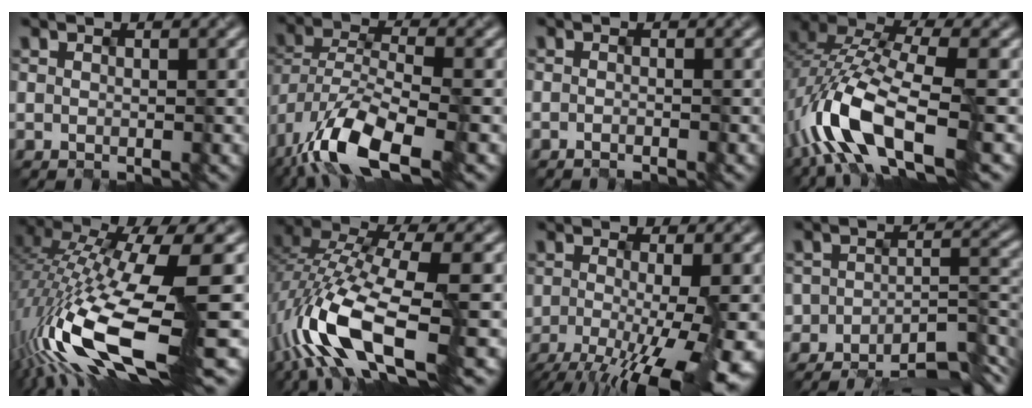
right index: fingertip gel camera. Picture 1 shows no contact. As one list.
[{"total": 9.9, "force": [-6.2, 3.7, 6.9], "torque": [-0.130, -0.011, -0.115]}, {"total": 0.7, "force": [-0.6, 0.1, 0.3], "torque": [-0.002, -0.001, -0.012]}, {"total": 10.6, "force": [-4.7, 4.0, 8.6], "torque": [-0.169, 0.011, -0.093]}, {"total": 14.9, "force": [-2.4, 4.3, 14.0], "torque": [-0.299, -0.006, -0.032]}, {"total": 11.6, "force": [-4.2, 4.3, 9.9], "torque": [-0.207, 0.005, -0.082]}, {"total": 12.4, "force": [-5.0, 3.5, 10.8], "torque": [-0.162, -0.022, -0.071]}, {"total": 10.1, "force": [-8.4, 2.9, 4.9], "torque": [-0.067, -0.009, -0.113]}]